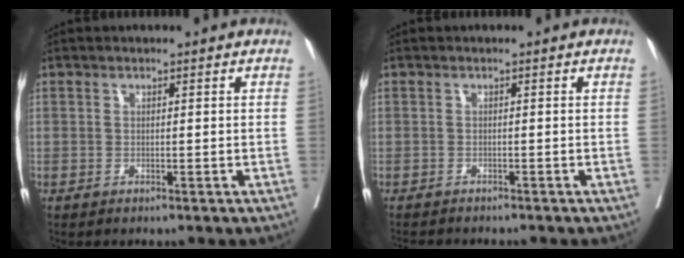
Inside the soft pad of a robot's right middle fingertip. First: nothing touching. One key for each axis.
{"total": 4.7, "fx": -4.4, "fy": 0.8, "fz": 1.6, "tx": -0.020, "ty": -0.009, "tz": -0.065}